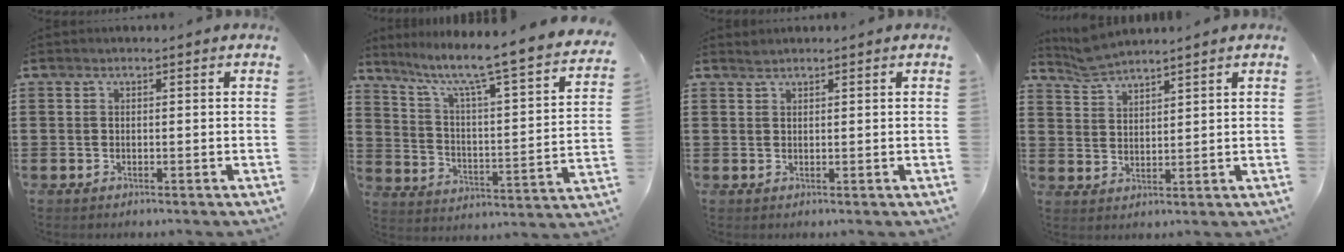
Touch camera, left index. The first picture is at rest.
{"total": 6.7, "force": [5.4, -0.3, 4.0], "torque": [-0.101, -0.055, 0.077]}
{"total": 0.9, "force": [0.8, 0.0, 0.2], "torque": [-0.004, -0.002, 0.017]}
{"total": 3.7, "force": [3.6, 0.0, 0.5], "torque": [-0.020, -0.010, 0.069]}